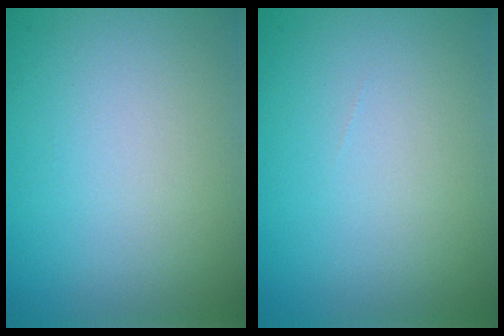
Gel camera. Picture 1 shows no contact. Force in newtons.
{"total": 0.0}